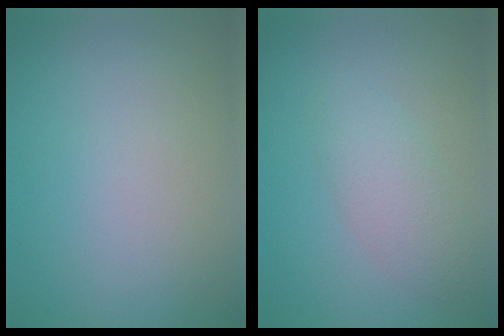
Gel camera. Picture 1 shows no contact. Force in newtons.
{"total": 2.8, "press": 2.8, "slide": 0.0}